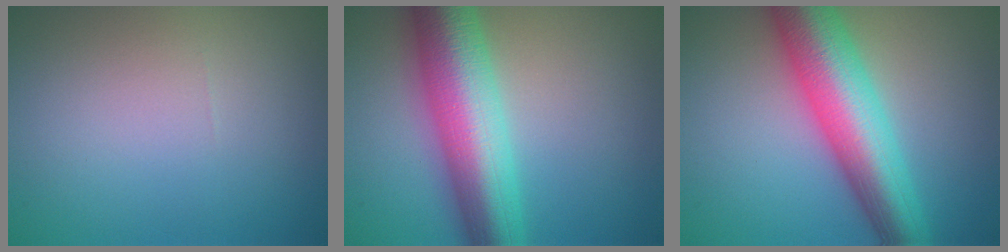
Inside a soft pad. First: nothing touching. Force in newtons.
{"total": 10.4, "press": 10.4, "slide": 0.1}
{"total": 9.8, "press": 9.8, "slide": 0.2}